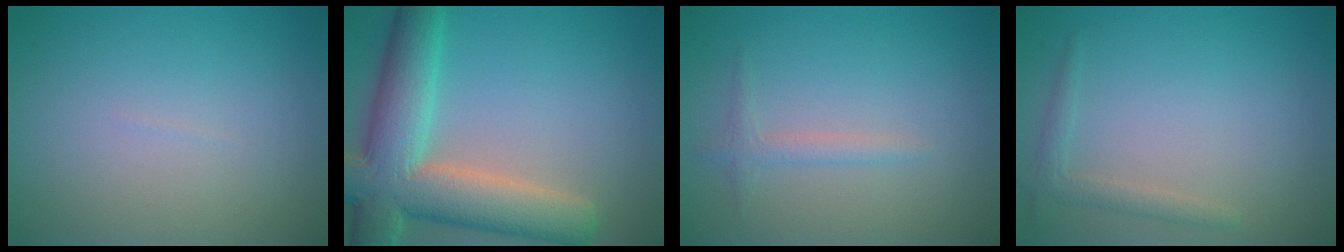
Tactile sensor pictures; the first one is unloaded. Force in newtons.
{"total": 10.2, "press": 10.2, "slide": 0.9}
{"total": 1.3, "press": 1.3, "slide": 0.0}
{"total": 1.5, "press": 1.5, "slide": 0.1}